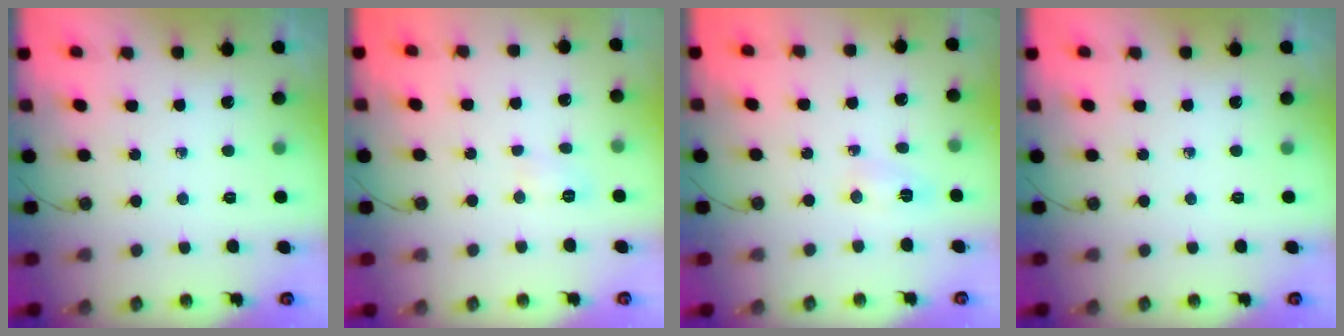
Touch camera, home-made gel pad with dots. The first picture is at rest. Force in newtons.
{"total": 4.2, "press": 4.2, "slide": 0.4}
{"total": 13.3, "press": 3.3, "slide": 12.8}
{"total": 0.0}